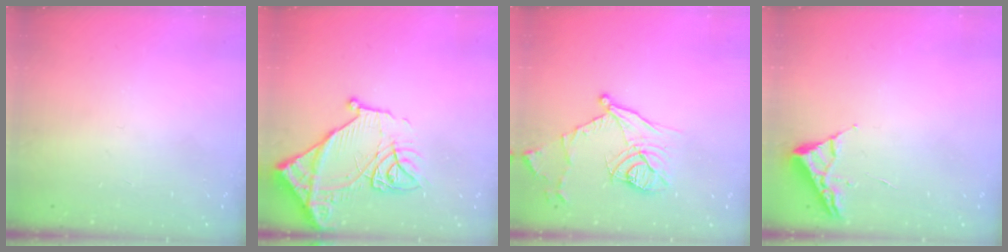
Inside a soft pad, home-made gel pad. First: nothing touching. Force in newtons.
{"total": 17.7, "press": 17.6, "slide": 1.7}
{"total": 13.8, "press": 13.7, "slide": 1.8}
{"total": 2.6, "press": 2.6, "slide": 0.3}